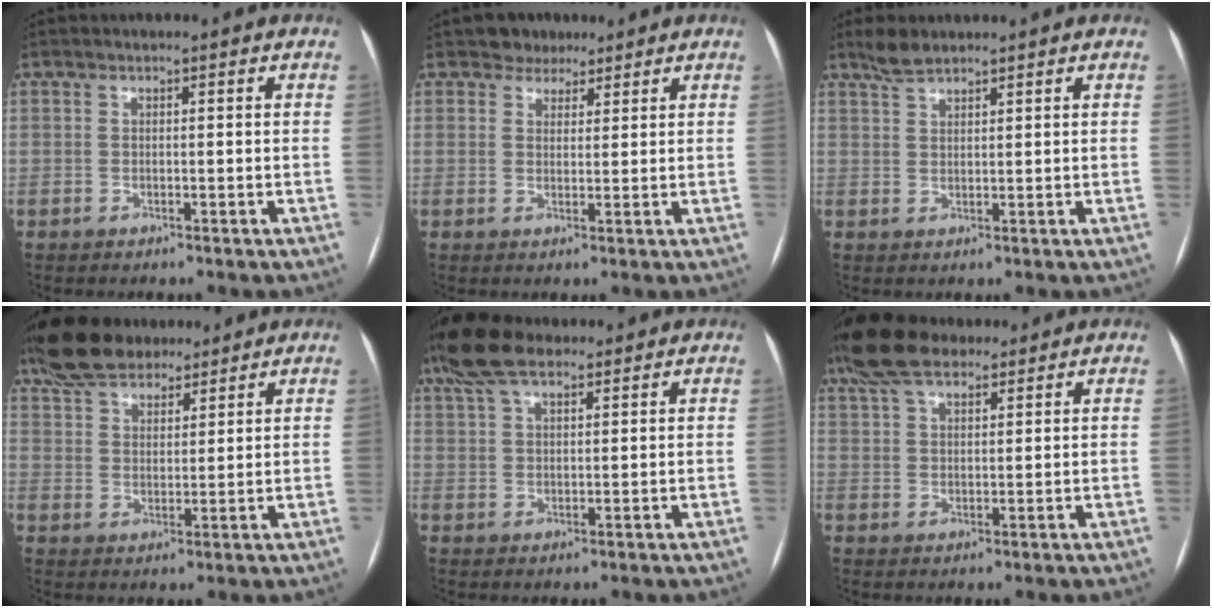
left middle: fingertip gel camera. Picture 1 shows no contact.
{"total": 3.4, "force": [2.6, 2.2, 0.1], "torque": [0.004, 0.007, 0.037]}
{"total": 2.9, "force": [2.6, 0.6, 1.1], "torque": [-0.028, 0.012, 0.052]}
{"total": 12.0, "force": [9.7, 4.7, 5.2], "torque": [-0.095, 0.038, 0.172]}
{"total": 8.9, "force": [6.7, 3.1, 5.0], "torque": [-0.102, 0.036, 0.125]}
{"total": 10.1, "force": [7.7, 3.8, 5.2], "torque": [-0.105, 0.041, 0.143]}